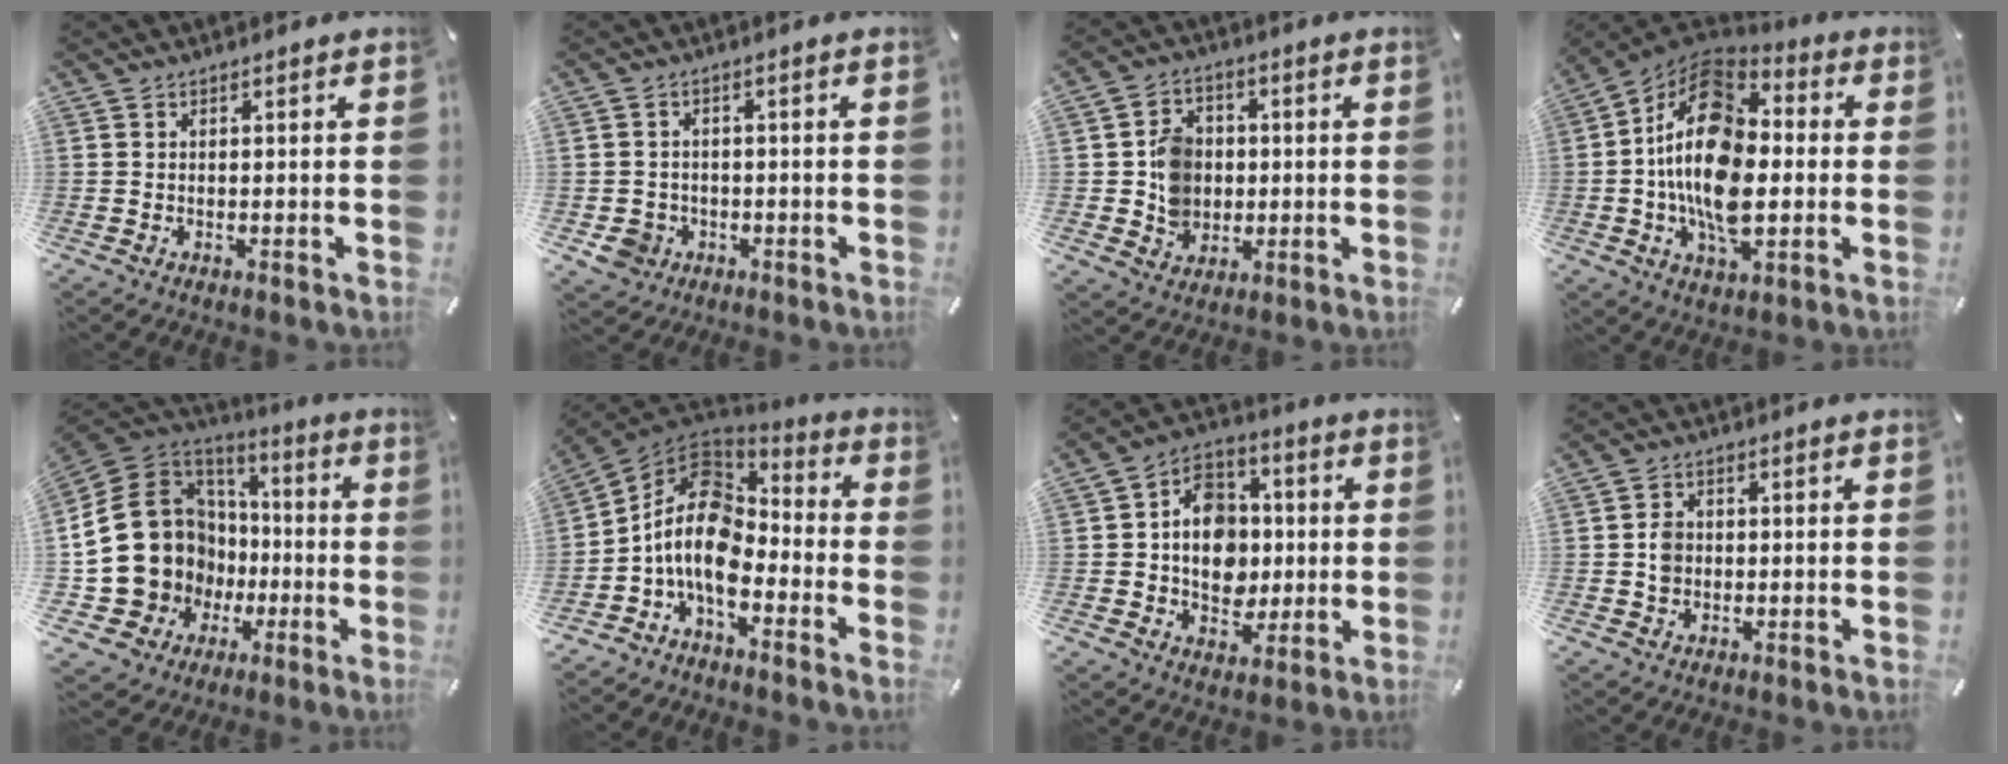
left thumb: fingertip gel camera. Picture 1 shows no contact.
{"total": 5.2, "force": [-1.9, 4.5, 1.6], "torque": [-0.046, 0.006, -0.036]}
{"total": 8.7, "force": [-0.2, 8.0, 3.6], "torque": [-0.069, 0.013, 0.000]}
{"total": 20.1, "force": [-1.0, 12.6, 15.7], "torque": [-0.318, 0.001, -0.025]}
{"total": 21.5, "force": [-1.9, 19.8, 8.1], "torque": [-0.182, -0.021, 0.018]}
{"total": 13.8, "force": [-4.0, 9.2, 9.4], "torque": [-0.207, 0.019, -0.074]}
{"total": 12.9, "force": [-0.8, 11.0, 6.7], "torque": [-0.108, 0.018, -0.010]}
{"total": 3.7, "force": [-0.4, 3.2, 1.7], "torque": [-0.032, 0.007, -0.007]}